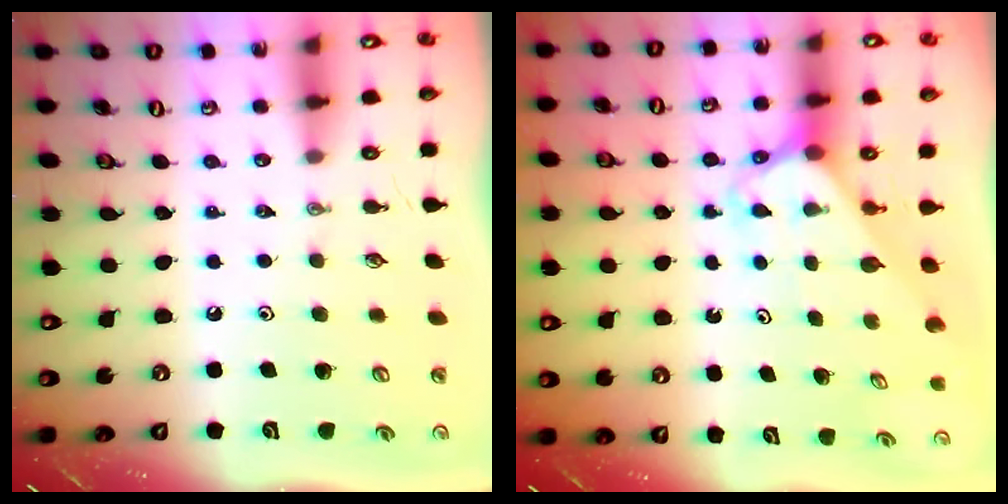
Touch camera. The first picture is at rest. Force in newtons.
{"total": 2.6, "press": 2.6, "slide": 0.2}